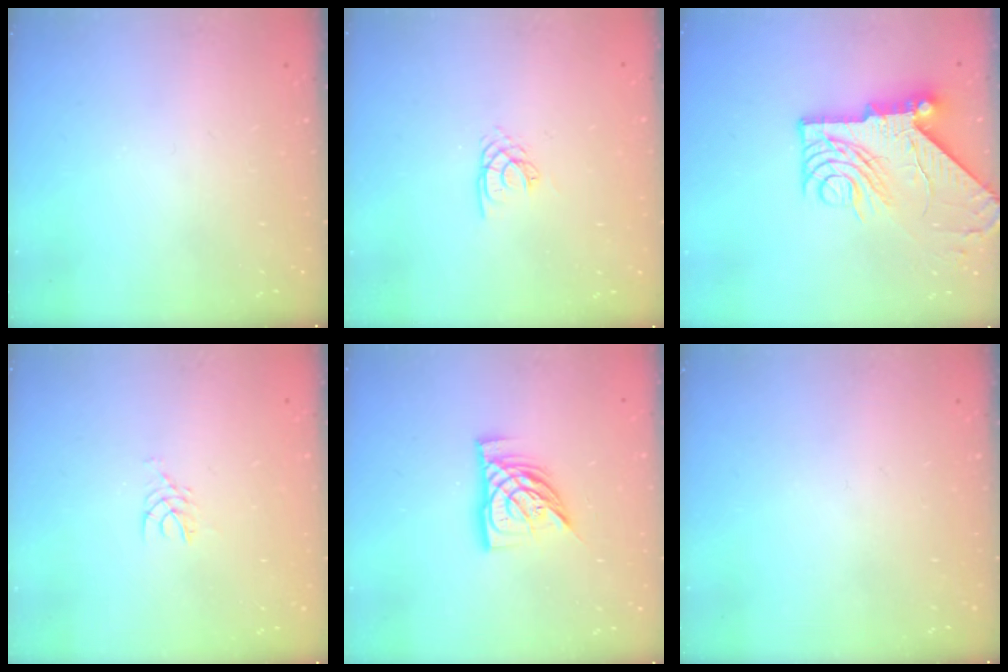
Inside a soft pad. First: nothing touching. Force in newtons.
{"total": 2.2, "press": 2.2, "slide": 0.2}
{"total": 13.5, "press": 13.4, "slide": 1.7}
{"total": 2.5, "press": 2.5, "slide": 0.2}
{"total": 13.0, "press": 13.0, "slide": 1.2}
{"total": 0.0}